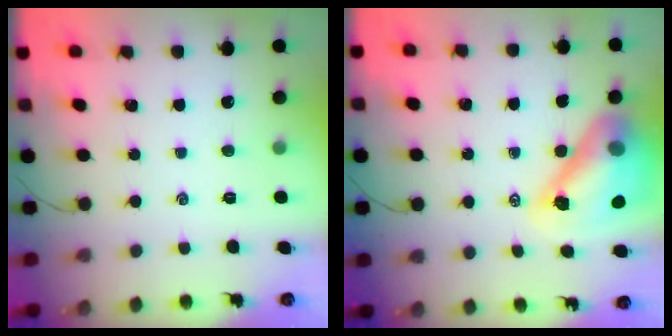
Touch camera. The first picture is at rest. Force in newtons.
{"total": 15.6, "press": 15.0, "slide": 4.3}